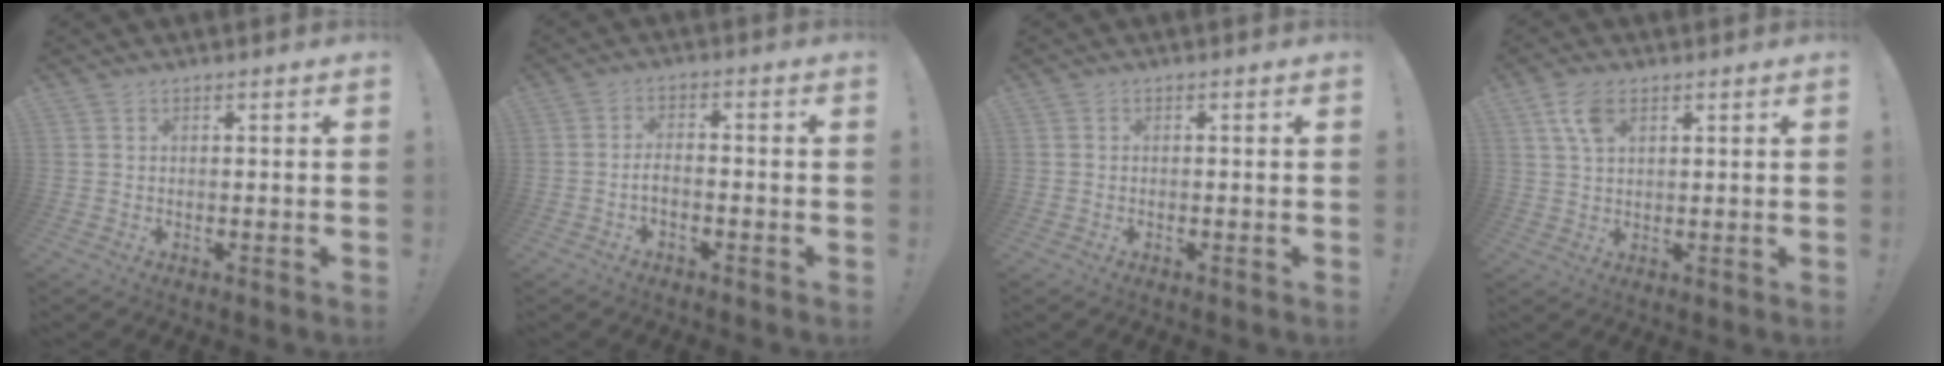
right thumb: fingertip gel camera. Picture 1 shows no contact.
{"total": 3.4, "force": [-1.9, 1.0, 2.6], "torque": [-0.059, 0.002, -0.034]}
{"total": 0.8, "force": [-0.7, -0.2, 0.2], "torque": [-0.012, 0.002, -0.011]}
{"total": 6.4, "force": [3.0, 3.4, 4.6], "torque": [-0.080, -0.003, 0.055]}